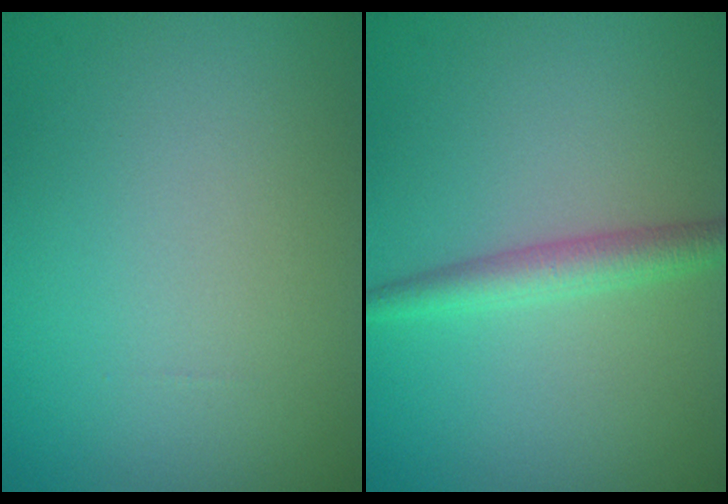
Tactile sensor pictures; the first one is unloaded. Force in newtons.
{"total": 2.5, "press": 2.5, "slide": 0.0}